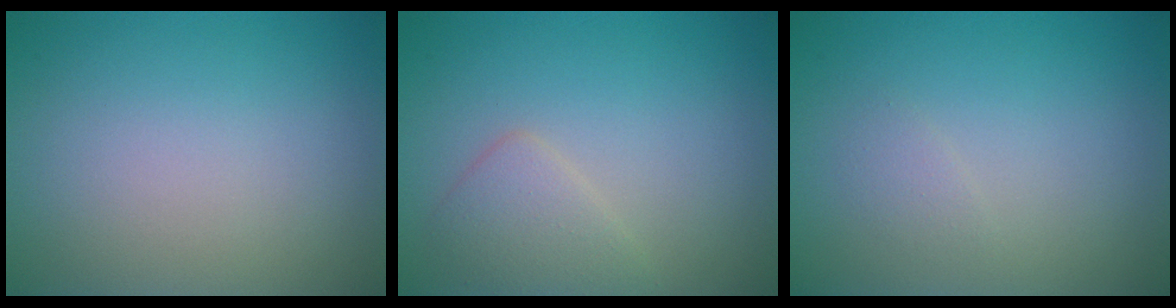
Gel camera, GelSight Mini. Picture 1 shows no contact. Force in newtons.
{"total": 2.2, "press": 2.2, "slide": 0.1}
{"total": 0.8, "press": 0.8, "slide": 0.1}